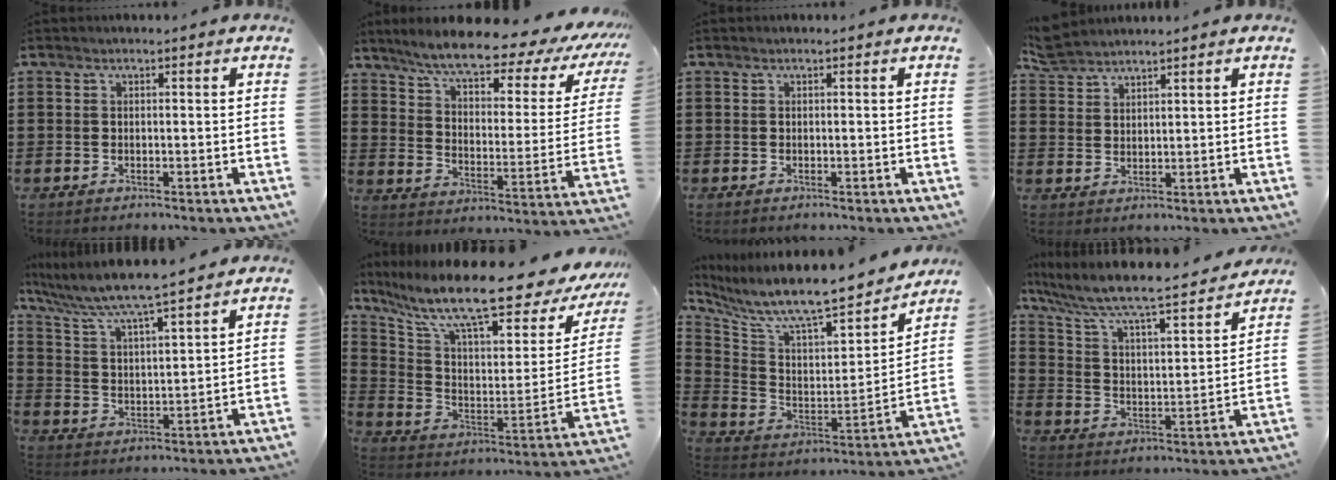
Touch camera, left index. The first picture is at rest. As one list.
[{"total": 8.2, "force": [6.7, 0.6, 4.8], "torque": [-0.111, -0.043, 0.105]}, {"total": 0.0}, {"total": 3.6, "force": [3.5, 0.6, 0.7], "torque": [-0.024, -0.005, 0.068]}, {"total": 6.0, "force": [5.5, -0.2, 2.5], "torque": [-0.075, -0.038, 0.087]}, {"total": 14.4, "force": [10.7, 2.1, 9.4], "torque": [-0.193, -0.076, 0.173]}, {"total": 9.4, "force": [8.3, 1.5, 4.0], "torque": [-0.108, -0.072, 0.139]}, {"total": 6.6, "force": [5.6, 0.9, 3.4], "torque": [-0.095, -0.047, 0.085]}]